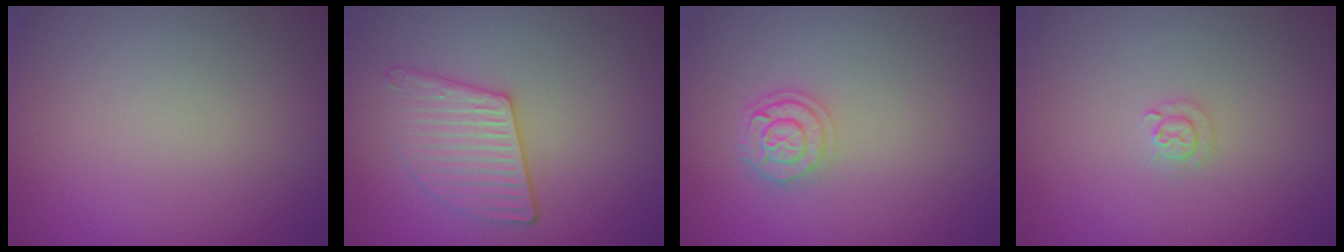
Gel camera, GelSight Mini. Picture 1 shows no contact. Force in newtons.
{"total": 3.0, "press": 2.9, "slide": 0.7}
{"total": 2.3, "press": 1.9, "slide": 1.3}
{"total": 1.1, "press": 1.1, "slide": 0.2}